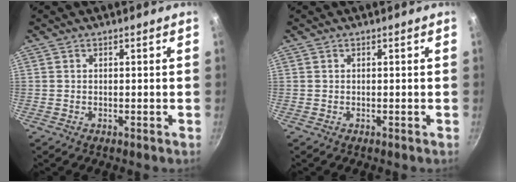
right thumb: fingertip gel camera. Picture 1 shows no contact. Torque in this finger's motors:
{"motor_torque": [0.00, 0.00, 0.00, 0.00, 0.00]}